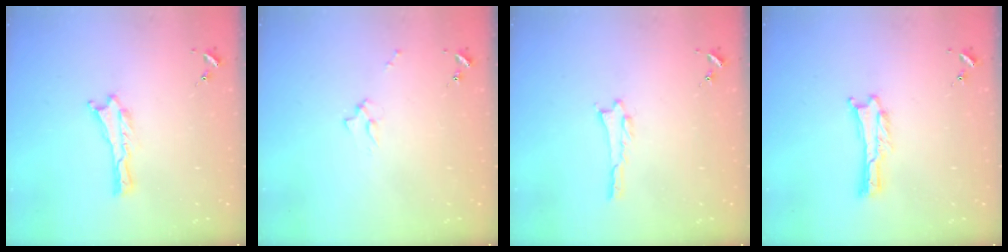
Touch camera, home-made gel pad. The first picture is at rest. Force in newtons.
{"total": 1.7, "press": 1.6, "slide": 0.2}
{"total": 0.0}
{"total": 0.0}